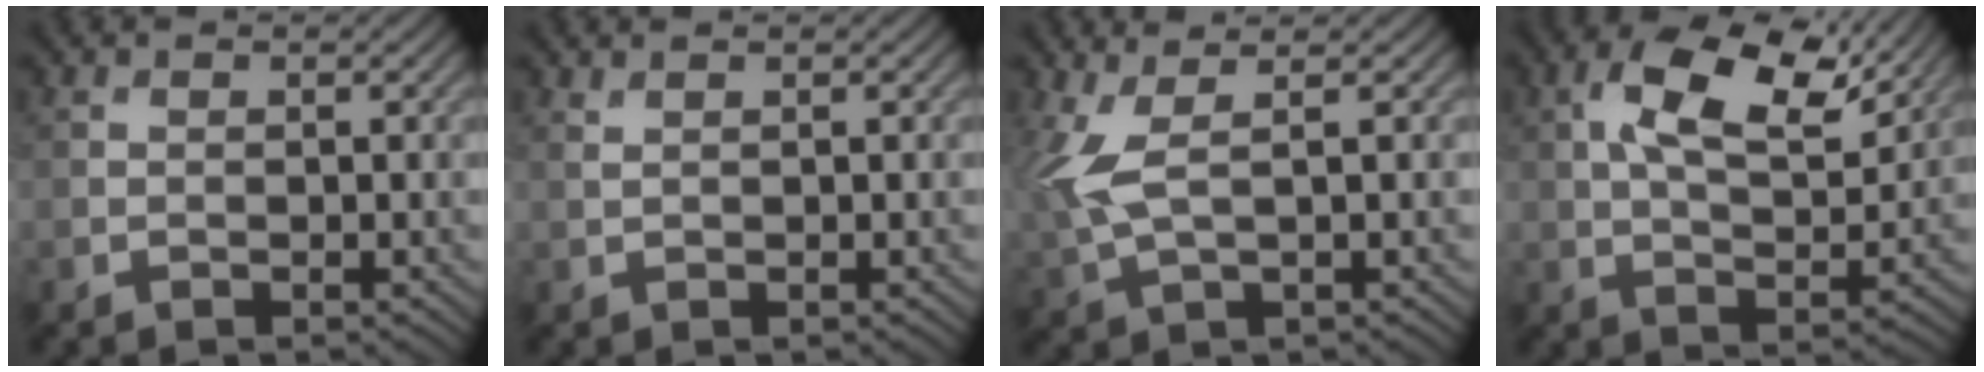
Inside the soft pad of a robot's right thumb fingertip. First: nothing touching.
{"total": 0.7, "force": [0.6, 0.0, 0.4], "torque": [-0.012, 0.003, 0.009]}
{"total": 5.1, "force": [1.3, 1.7, 4.7], "torque": [-0.127, 0.004, 0.025]}
{"total": 11.5, "force": [5.0, 5.5, 8.8], "torque": [-0.174, 0.003, 0.087]}